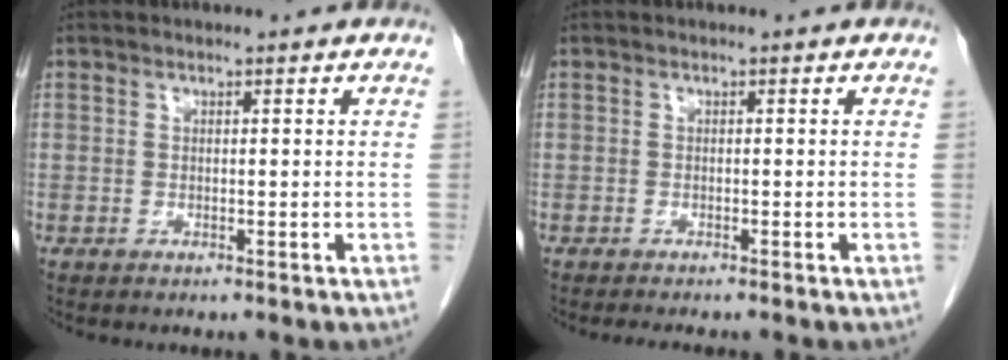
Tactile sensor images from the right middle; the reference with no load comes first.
{"total": 2.4, "force": [-2.1, 0.3, 1.2], "torque": [-0.015, -0.004, -0.026]}